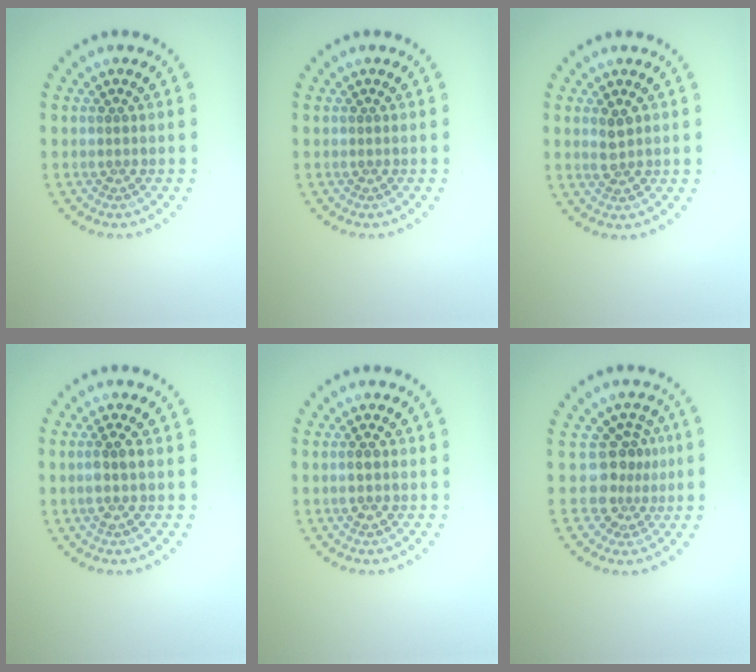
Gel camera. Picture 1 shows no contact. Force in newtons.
{"total": 0.0}
{"total": 1.8, "press": 1.7, "slide": 0.2}
{"total": 1.6, "press": 1.4, "slide": 0.7}
{"total": 1.4, "press": 1.3, "slide": 0.4}
{"total": 3.3, "press": 2.4, "slide": 2.2}